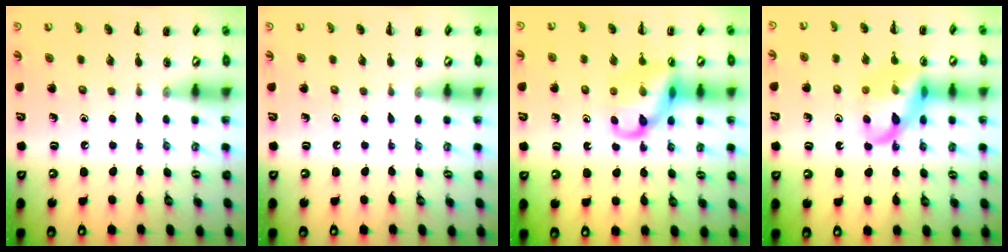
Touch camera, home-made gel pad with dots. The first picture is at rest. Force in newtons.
{"total": 0.0}
{"total": 11.8, "press": 11.7, "slide": 1.6}
{"total": 13.9, "press": 13.7, "slide": 2.3}